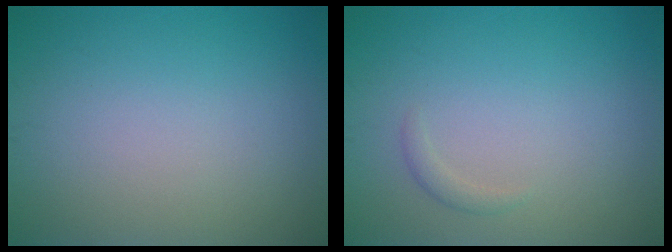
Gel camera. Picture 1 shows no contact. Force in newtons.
{"total": 0.8, "press": 0.8, "slide": 0.1}